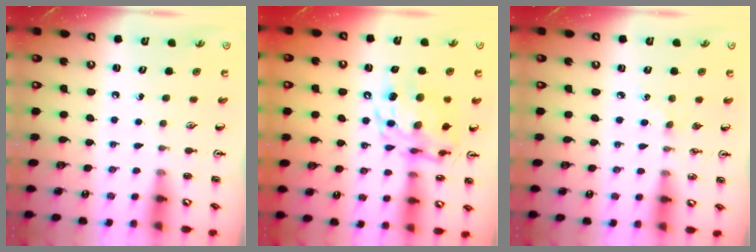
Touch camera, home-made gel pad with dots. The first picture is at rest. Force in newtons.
{"total": 13.7, "press": 13.6, "slide": 1.2}
{"total": 2.7, "press": 2.7, "slide": 0.4}